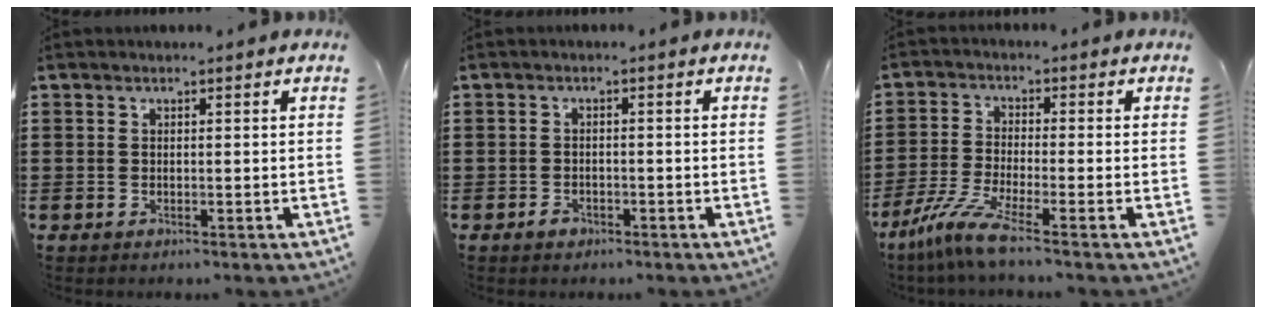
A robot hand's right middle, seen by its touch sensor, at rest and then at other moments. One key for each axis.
{"total": 1.1, "fx": -0.8, "fy": 0.7, "fz": 0.4, "tx": -0.011, "ty": -0.002, "tz": -0.016}
{"total": 6.6, "fx": -4.6, "fy": 0.4, "fz": 4.7, "tx": -0.117, "ty": -0.021, "tz": -0.093}